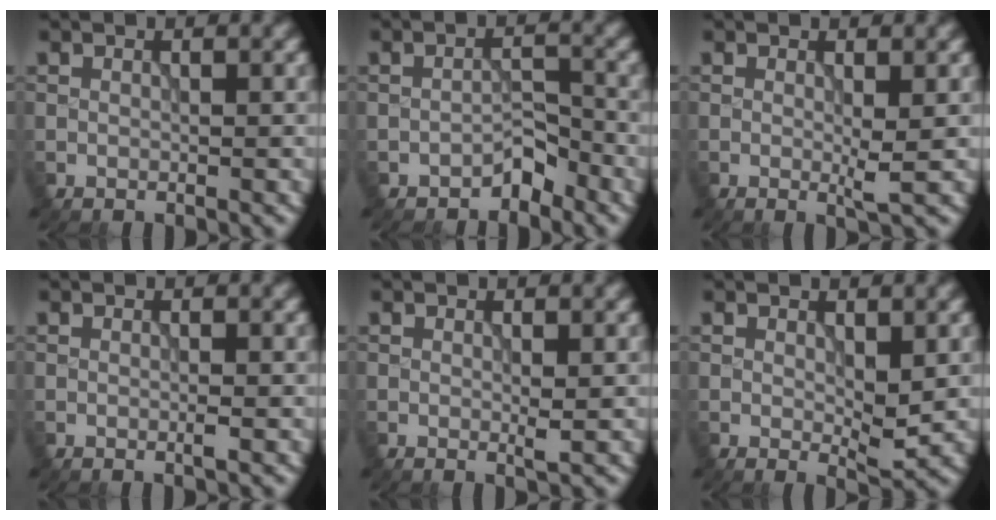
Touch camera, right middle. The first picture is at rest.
{"total": 2.2, "force": [-1.7, 0.9, 0.9], "torque": [-0.011, 0.011, -0.030]}
{"total": 1.4, "force": [0.0, 0.1, 1.4], "torque": [-0.024, -0.006, -0.003]}
{"total": 0.6, "force": [-0.2, 0.0, 0.6], "torque": [-0.011, -0.002, -0.005]}
{"total": 0.8, "force": [0.0, 0.0, 0.8], "torque": [-0.013, -0.003, -0.002]}
{"total": 2.2, "force": [0.2, 0.8, 2.0], "torque": [-0.030, -0.007, 0.006]}